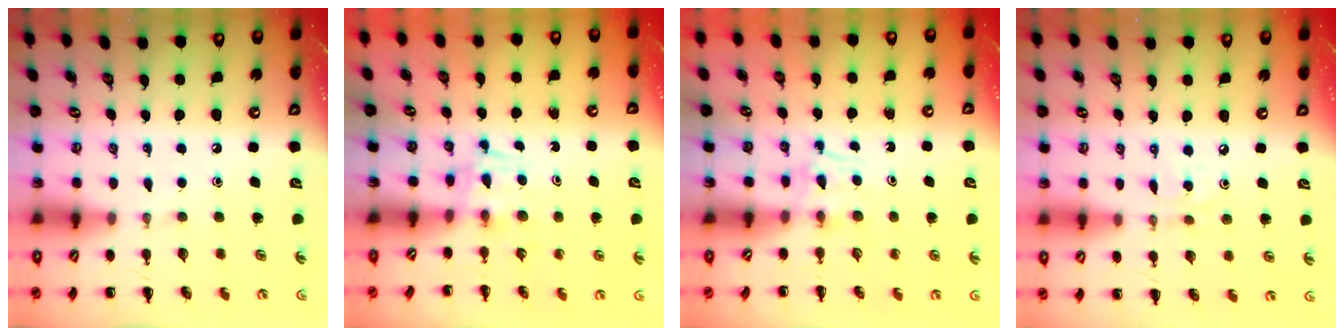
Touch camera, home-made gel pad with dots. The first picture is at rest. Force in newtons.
{"total": 3.1, "press": 2.8, "slide": 1.3}
{"total": 3.2, "press": 2.8, "slide": 1.5}
{"total": 2.4, "press": 2.2, "slide": 0.8}